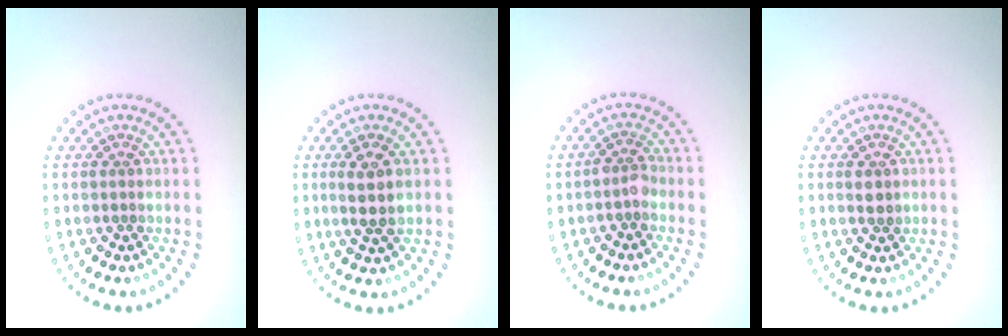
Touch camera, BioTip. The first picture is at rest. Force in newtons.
{"total": 2.5, "press": 2.3, "slide": 0.9}
{"total": 1.6, "press": 1.3, "slide": 0.9}
{"total": 1.2, "press": 1.2, "slide": 0.3}